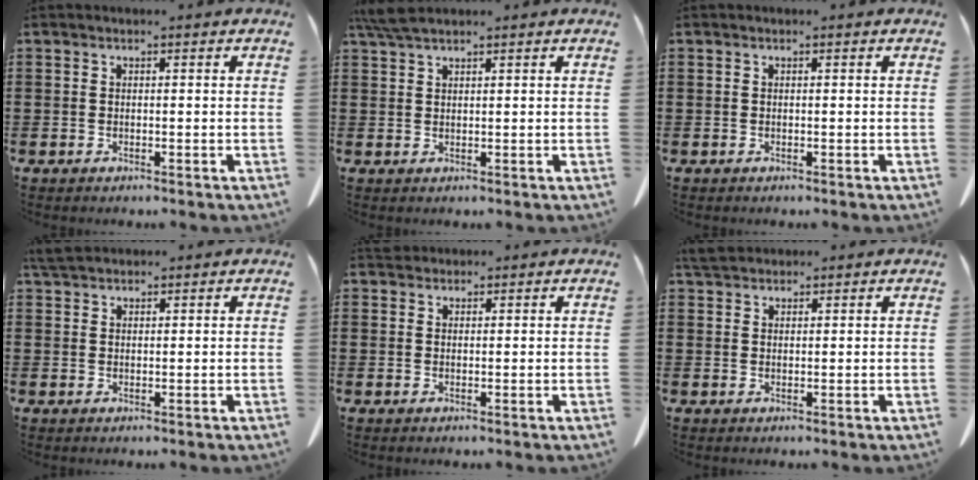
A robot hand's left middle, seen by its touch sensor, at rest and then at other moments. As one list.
[{"total": 3.3, "force": [2.5, 0.5, 2.0], "torque": [-0.053, -0.002, 0.046]}, {"total": 0.0}, {"total": 3.0, "force": [2.7, 0.8, 1.2], "torque": [-0.031, 0.001, 0.052]}, {"total": 2.0, "force": [1.8, 0.8, 0.4], "torque": [-0.014, 0.005, 0.037]}, {"total": 3.0, "force": [2.7, 0.9, 1.0], "torque": [-0.028, 0.002, 0.053]}]